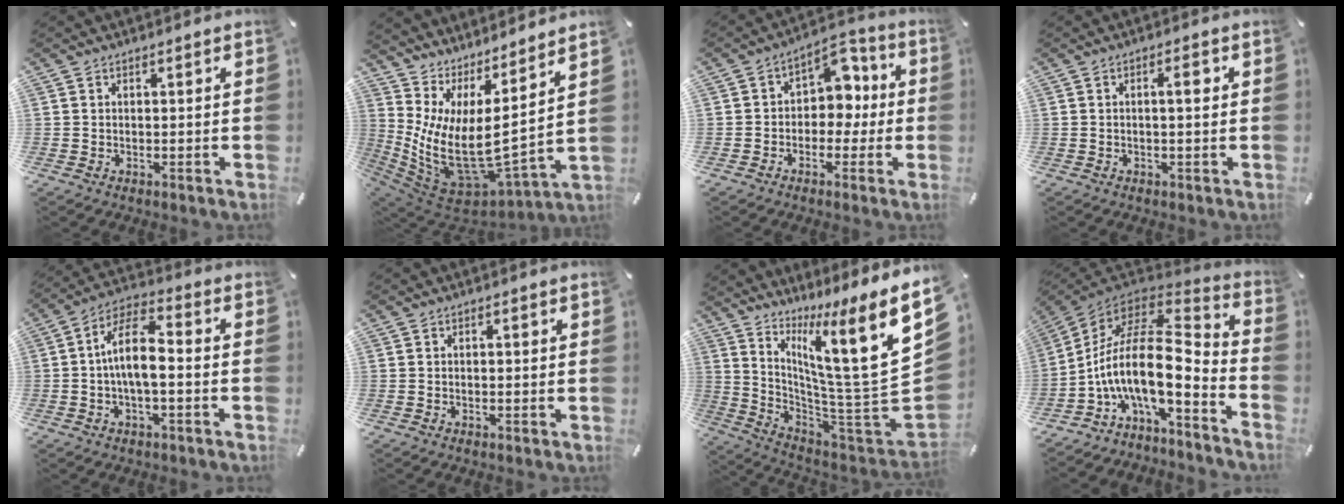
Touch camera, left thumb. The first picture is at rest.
{"total": 12.3, "force": [0.2, 5.6, 10.9], "torque": [-0.258, -0.060, 0.003]}
{"total": 7.7, "force": [0.0, 6.7, 3.8], "torque": [-0.048, 0.003, -0.006]}
{"total": 3.4, "force": [0.4, 0.8, 3.3], "torque": [-0.057, 0.006, 0.001]}
{"total": 10.5, "force": [-1.0, 4.3, 9.5], "torque": [-0.181, 0.005, -0.016]}
{"total": 0.6, "force": [-0.2, 0.2, 0.6], "torque": [-0.011, -0.001, -0.004]}
{"total": 19.1, "force": [9.0, 1.8, 16.8], "torque": [-0.250, -0.101, 0.130]}
{"total": 17.2, "force": [-2.1, 7.7, 15.2], "torque": [-0.308, -0.029, -0.045]}